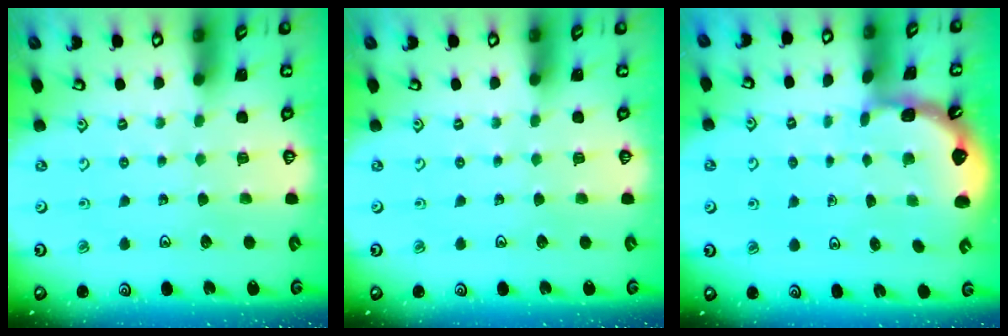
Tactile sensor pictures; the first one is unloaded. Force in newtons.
{"total": 0.0}
{"total": 1.3, "press": 1.2, "slide": 0.1}